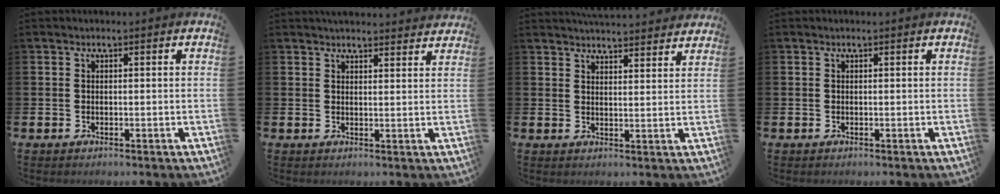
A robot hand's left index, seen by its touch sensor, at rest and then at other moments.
{"total": 3.2, "force": [3.2, 0.5, 0.1], "torque": [-0.003, -0.016, 0.058]}
{"total": 4.2, "force": [4.2, 0.2, 0.1], "torque": [-0.010, -0.024, 0.078]}
{"total": 0.0}